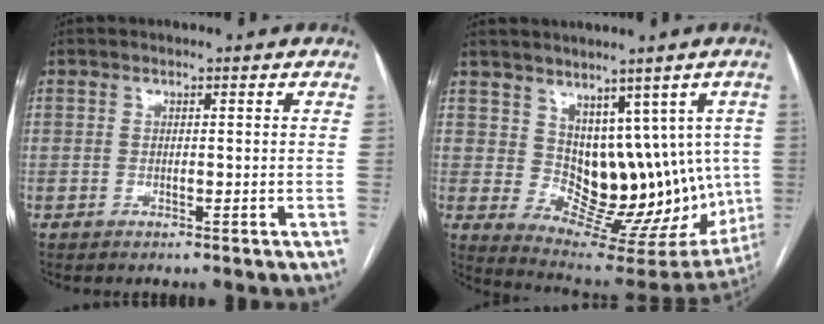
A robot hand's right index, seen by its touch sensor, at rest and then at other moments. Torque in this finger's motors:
{"motor_torque": [0.29, 0.12, 0.20, 0.03]}